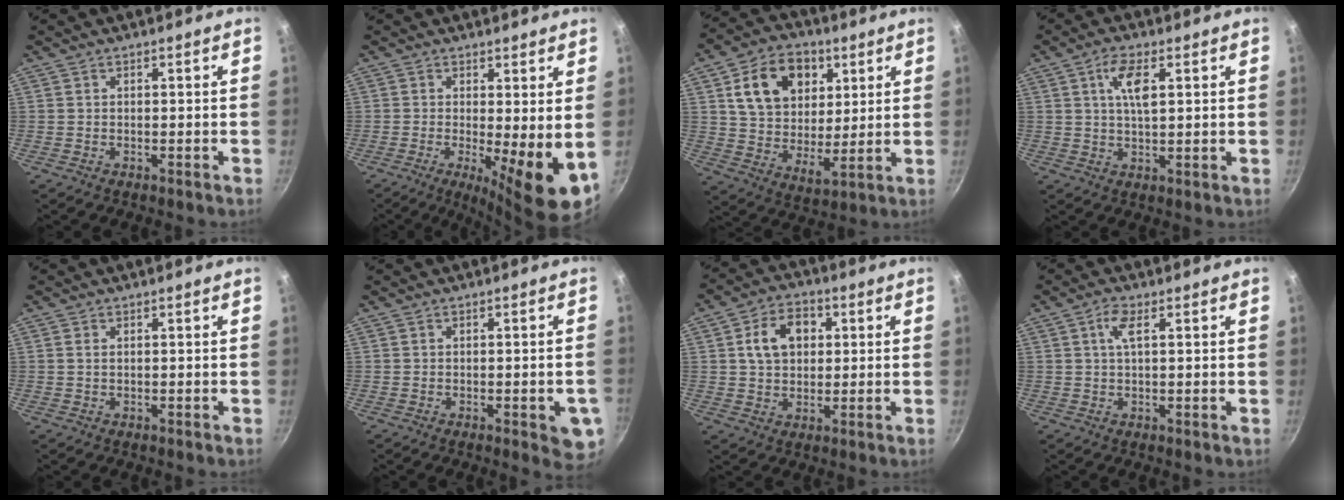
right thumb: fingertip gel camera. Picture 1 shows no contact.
{"total": 9.6, "force": [-0.7, 2.2, 9.3], "torque": [-0.128, -0.019, -0.006]}
{"total": 16.7, "force": [6.3, 11.8, 10.1], "torque": [-0.138, -0.015, 0.104]}
{"total": 6.3, "force": [2.1, 2.3, 5.5], "torque": [-0.099, -0.002, 0.039]}
{"total": 0.9, "force": [0.3, 0.6, 0.7], "torque": [-0.014, 0.001, 0.004]}
{"total": 6.1, "force": [-1.8, 2.1, 5.5], "torque": [-0.045, 0.000, -0.020]}
{"total": 9.4, "force": [2.2, 6.9, 5.9], "torque": [-0.075, 0.010, 0.032]}
{"total": 3.4, "force": [1.2, 1.0, 3.0], "torque": [-0.064, 0.004, 0.022]}